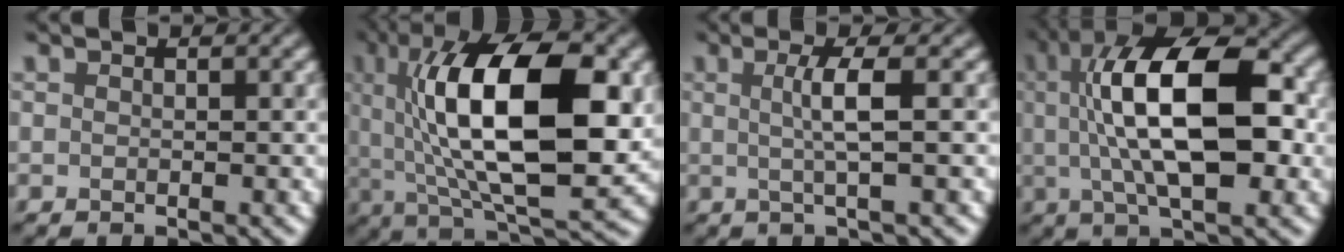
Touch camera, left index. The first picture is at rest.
{"total": 14.7, "force": [2.2, 5.6, 13.4], "torque": [-0.207, 0.008, 0.032]}
{"total": 3.1, "force": [0.3, 0.5, 3.1], "torque": [-0.057, 0.002, 0.002]}
{"total": 12.6, "force": [1.3, 5.1, 11.4], "torque": [-0.175, 0.018, 0.013]}